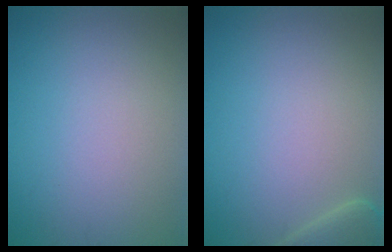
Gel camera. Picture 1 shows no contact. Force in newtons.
{"total": 2.4, "press": 2.3, "slide": 0.4}